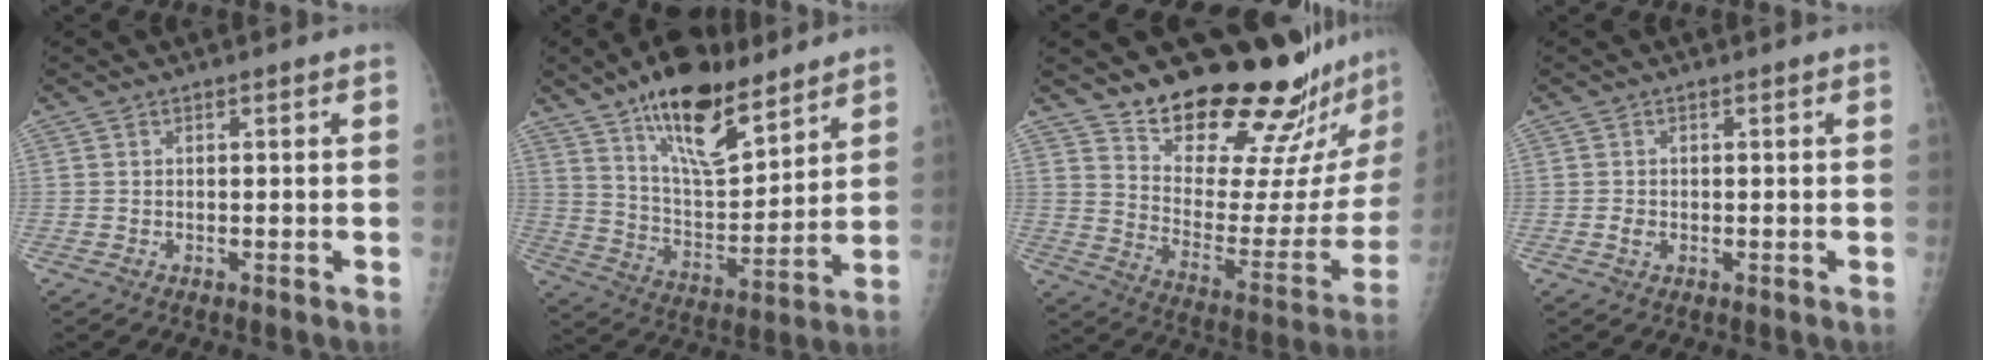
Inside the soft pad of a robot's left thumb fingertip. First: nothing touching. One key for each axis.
{"total": 18.3, "fx": 12.4, "fy": 6.7, "fz": 11.6, "tx": -0.155, "ty": -0.070, "tz": 0.217}
{"total": 24.9, "fx": 21.9, "fy": 5.4, "fz": 10.6, "tx": -0.119, "ty": -0.182, "tz": 0.304}
{"total": 1.3, "fx": -0.2, "fy": 1.0, "fz": 0.7, "tx": -0.012, "ty": 0.000, "tz": -0.003}